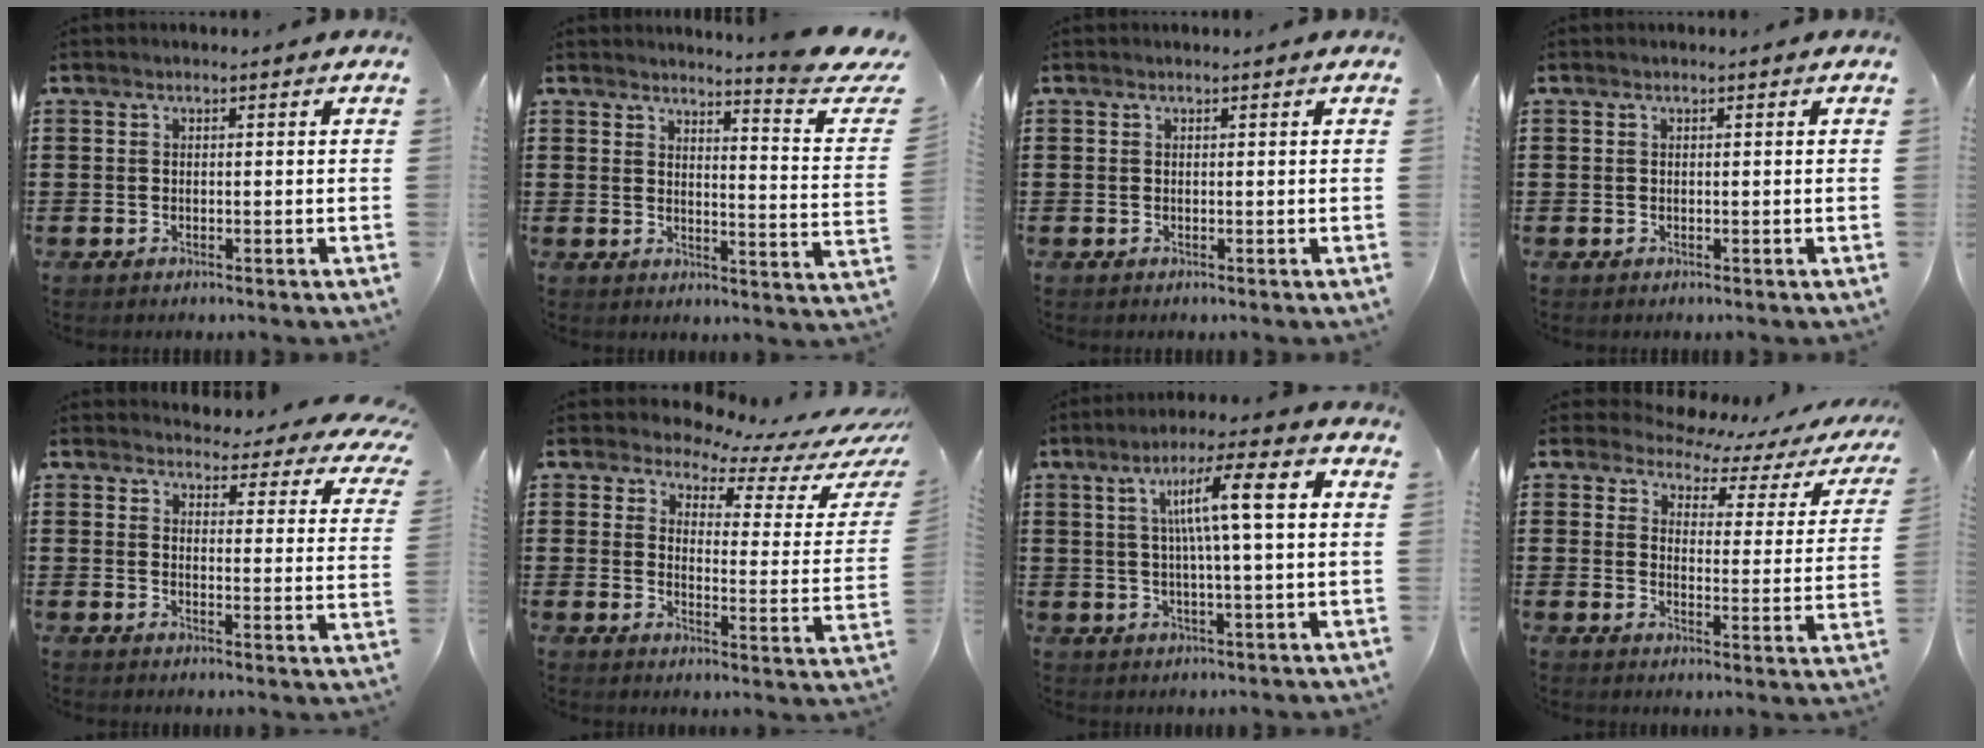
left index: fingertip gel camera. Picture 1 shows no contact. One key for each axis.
{"total": 5.1, "fx": 4.2, "fy": -0.4, "fz": 2.9, "tx": -0.045, "ty": -0.044, "tz": 0.060}
{"total": 0.0}
{"total": 0.0}
{"total": 3.9, "fx": 3.8, "fy": 0.4, "fz": 0.9, "tx": -0.031, "ty": -0.033, "tz": 0.063}
{"total": 4.3, "fx": 3.7, "fy": 1.5, "fz": 1.7, "tx": -0.041, "ty": -0.029, "tz": 0.055}
{"total": 8.3, "fx": 1.5, "fy": 1.0, "fz": 8.1, "tx": -0.149, "ty": 0.003, "tz": 0.017}
{"total": 3.4, "fx": 2.9, "fy": 1.5, "fz": 1.0, "tx": -0.035, "ty": -0.022, "tz": 0.041}